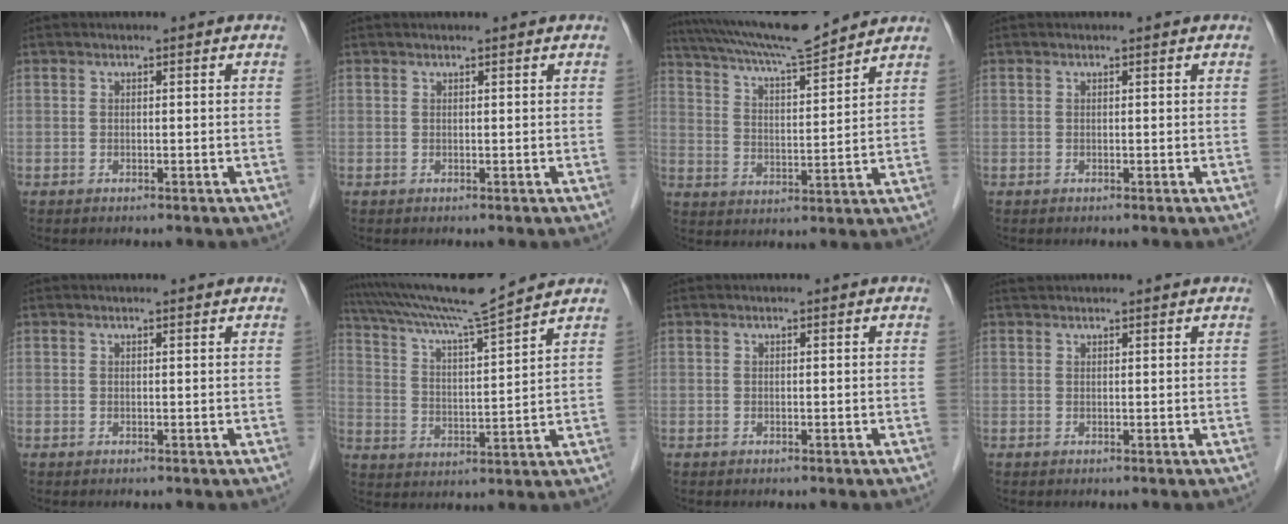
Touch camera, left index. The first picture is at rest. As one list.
[{"total": 1.1, "force": [1.0, 0.0, 0.5], "torque": [-0.007, 0.014, 0.018]}, {"total": 14.3, "force": [13.1, 0.4, 5.8], "torque": [-0.112, 0.014, 0.217]}, {"total": 0.0}, {"total": 0.8, "force": [0.8, 0.0, 0.1], "torque": [-0.009, 0.001, 0.009]}, {"total": 13.1, "force": [11.9, -1.8, 5.0], "torque": [-0.100, 0.005, 0.205]}, {"total": 0.0}, {"total": 1.9, "force": [1.9, 0.2, 0.3], "torque": [-0.007, 0.022, 0.033]}]